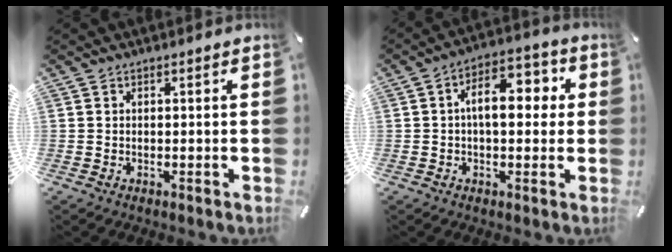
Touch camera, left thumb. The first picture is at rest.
{"total": 10.3, "force": [1.0, 5.8, 8.5], "torque": [-0.119, 0.004, 0.012]}